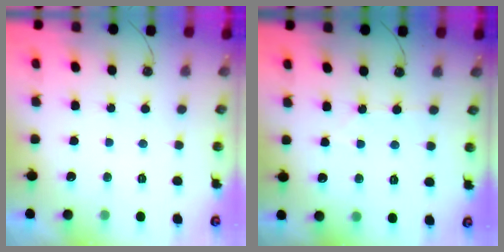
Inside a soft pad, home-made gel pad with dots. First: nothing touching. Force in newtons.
{"total": 3.9, "press": 3.8, "slide": 0.7}